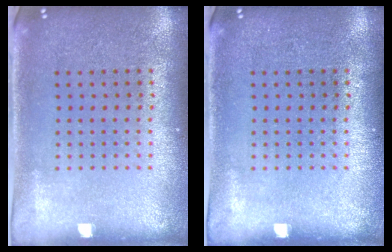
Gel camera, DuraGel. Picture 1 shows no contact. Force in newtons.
{"total": 0.0}